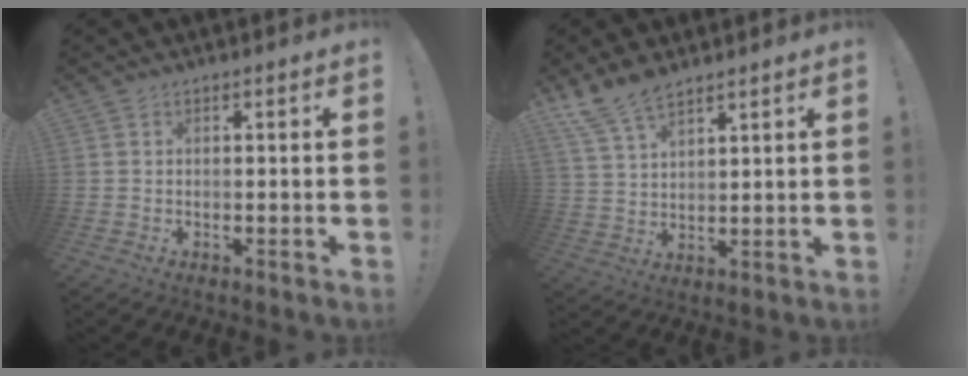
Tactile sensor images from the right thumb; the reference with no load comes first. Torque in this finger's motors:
{"motor_torque": [-0.39, 1.55, 0.67, 0.44, 0.07]}